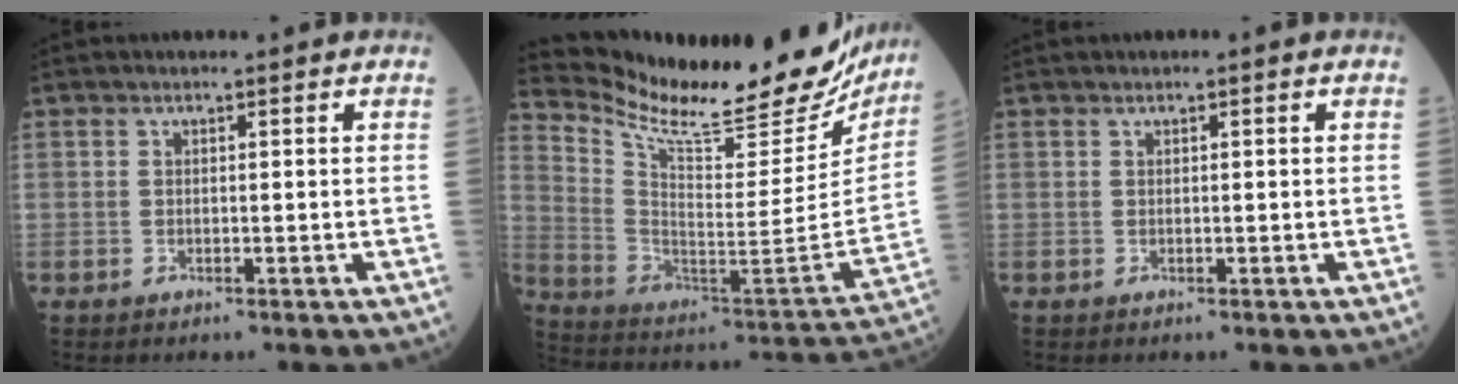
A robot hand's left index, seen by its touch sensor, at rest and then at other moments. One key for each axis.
{"total": 28.8, "fx": 25.2, "fy": 5.6, "fz": 12.7, "tx": -0.216, "ty": -0.076, "tz": 0.357}
{"total": 0.0}